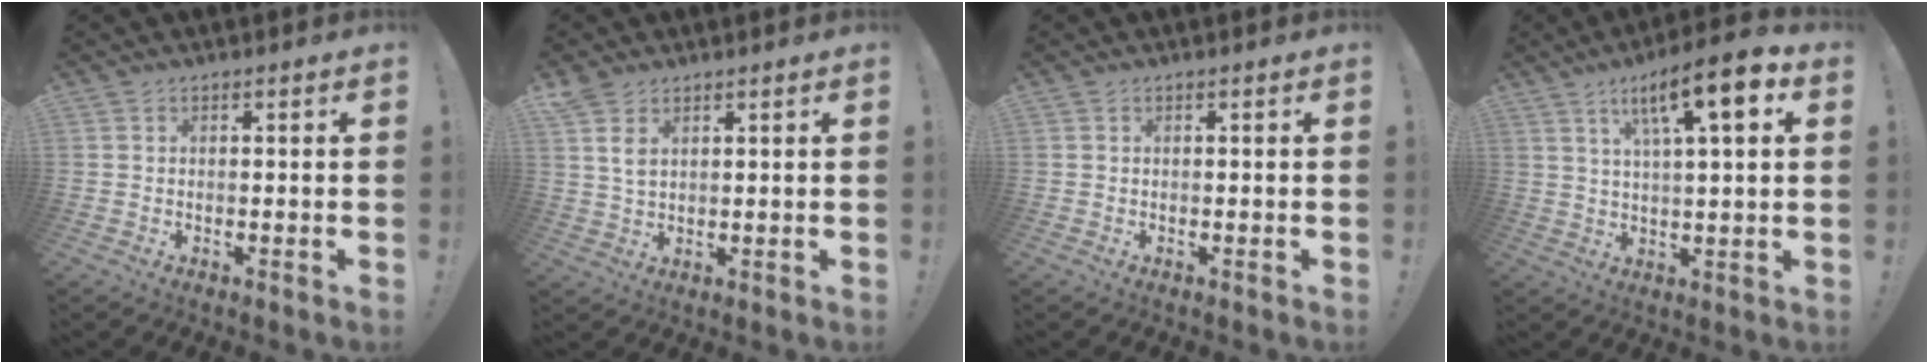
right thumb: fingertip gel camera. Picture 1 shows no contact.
{"total": 4.6, "force": [2.5, 2.3, 3.0], "torque": [-0.058, -0.013, 0.044]}
{"total": 0.0}
{"total": 12.6, "force": [5.3, 2.6, 11.1], "torque": [-0.167, -0.022, 0.077]}